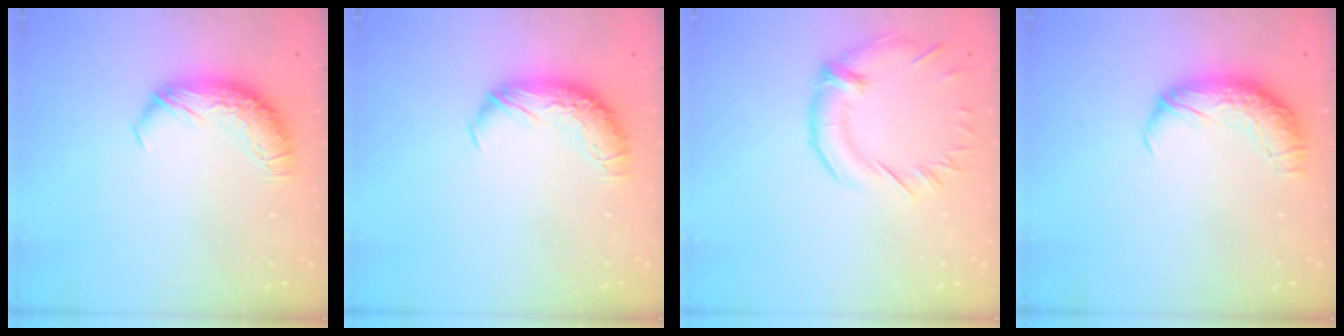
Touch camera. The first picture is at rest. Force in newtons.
{"total": 0.0}
{"total": 0.8, "press": 0.4, "slide": 0.7}
{"total": 2.4, "press": 1.1, "slide": 2.2}